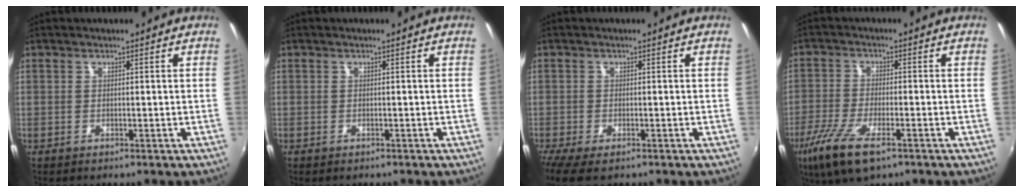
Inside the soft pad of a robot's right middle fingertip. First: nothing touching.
{"total": 0.6, "force": [-0.5, 0.3, 0.2], "torque": [-0.007, -0.003, -0.006]}
{"total": 6.5, "force": [-4.4, 2.2, 4.2], "torque": [-0.096, -0.034, -0.076]}
{"total": 10.6, "force": [-6.2, 3.4, 7.9], "torque": [-0.181, -0.035, -0.118]}